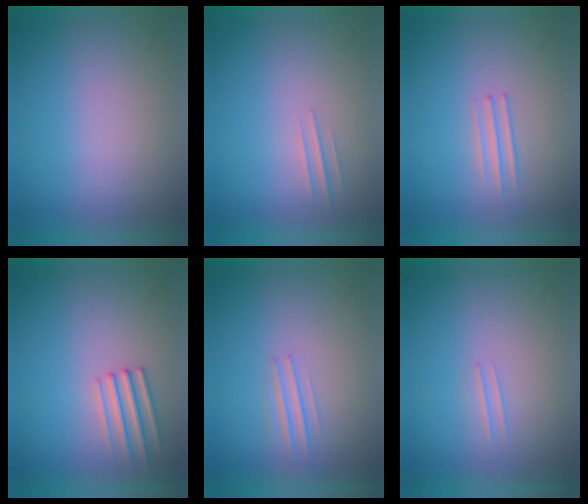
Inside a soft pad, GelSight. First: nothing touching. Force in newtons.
{"total": 1.2}
{"total": 1.3}
{"total": 2.4}
{"total": 1.3}
{"total": 1.1}